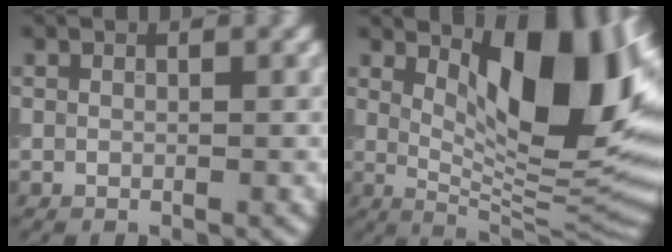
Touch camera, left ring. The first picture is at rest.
{"total": 13.2, "force": [4.1, 5.0, 11.5], "torque": [-0.150, -0.001, 0.069]}